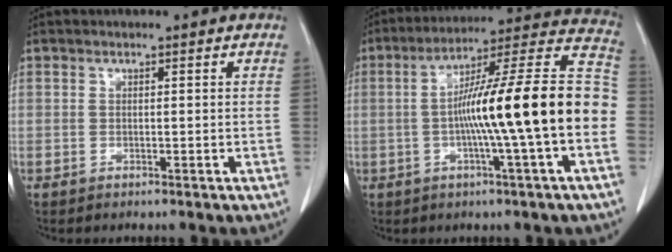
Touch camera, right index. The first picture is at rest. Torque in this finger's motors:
{"motor_torque": [1.53, -0.61, 0.58, 0.21]}